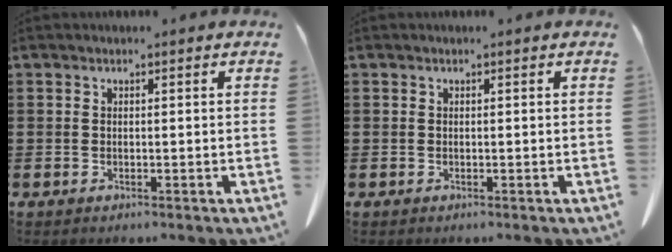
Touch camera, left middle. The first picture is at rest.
{"total": 0.0}